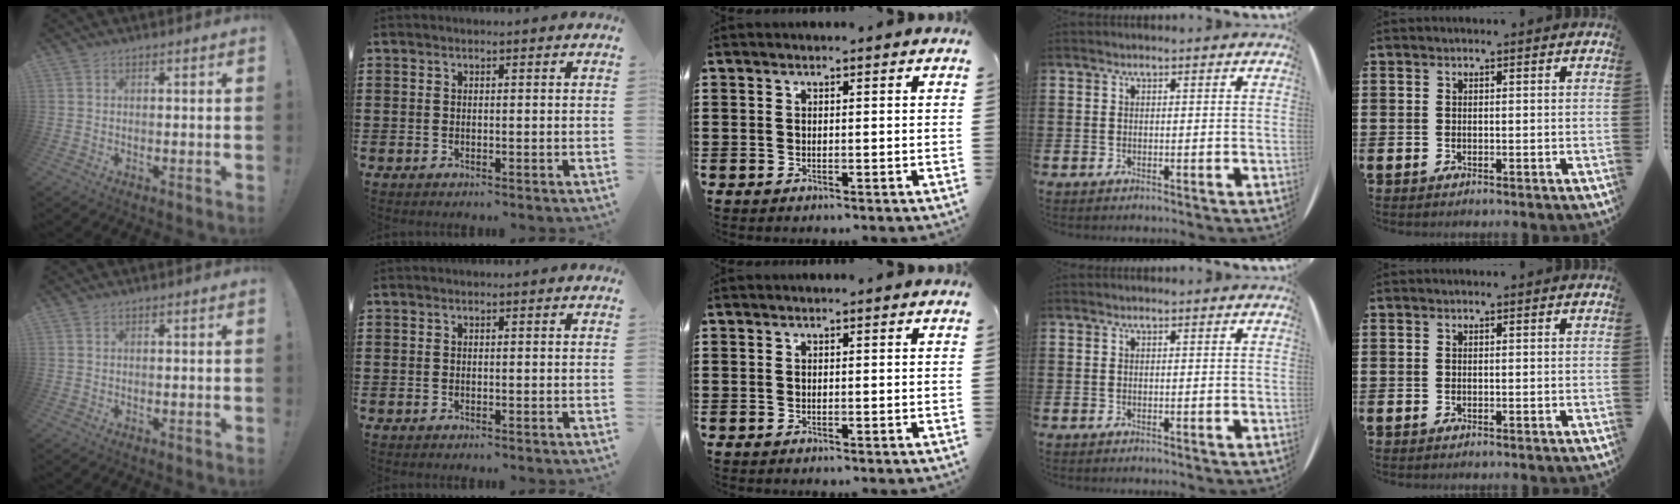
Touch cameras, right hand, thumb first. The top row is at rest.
{}